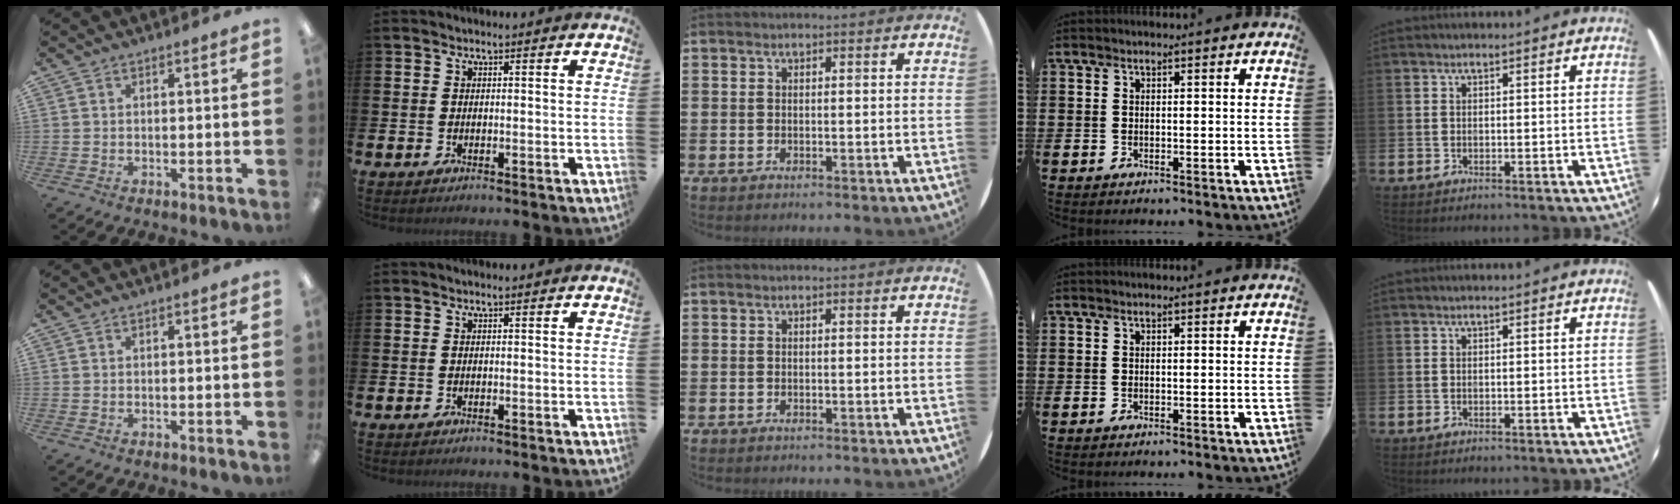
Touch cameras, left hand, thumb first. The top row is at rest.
{}